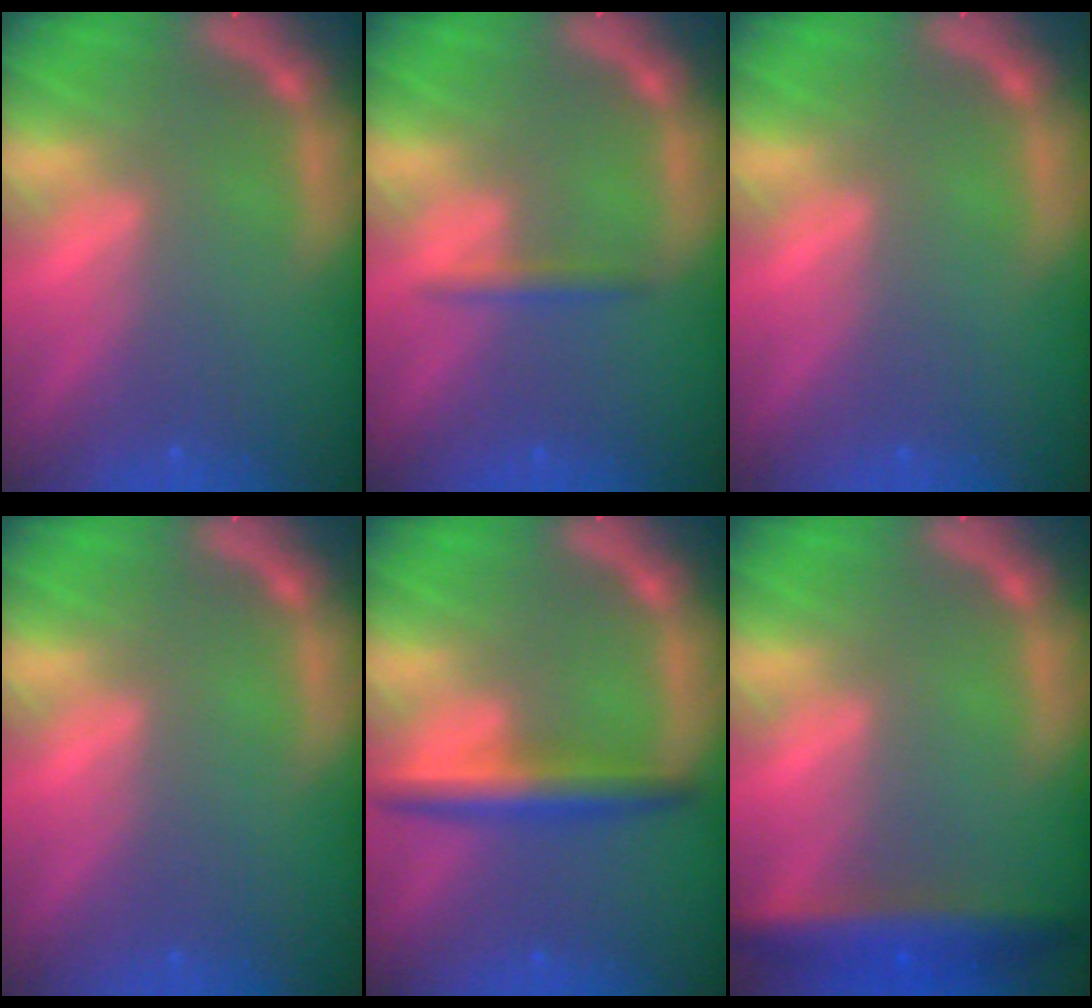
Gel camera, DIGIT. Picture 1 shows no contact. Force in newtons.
{"total": 1.4}
{"total": 0.0}
{"total": 0.0}
{"total": 3.9}
{"total": 5.5}